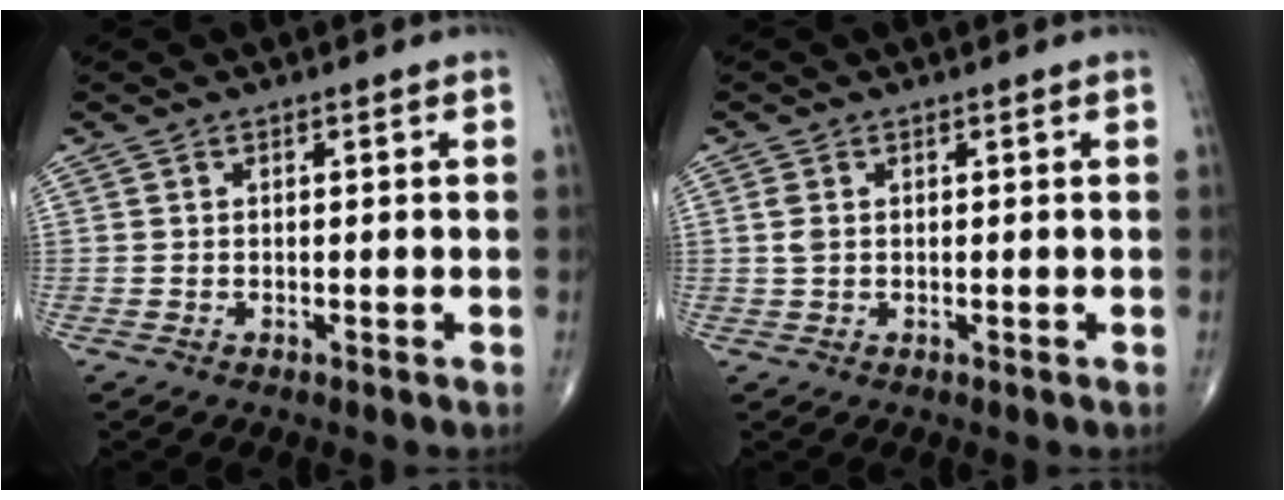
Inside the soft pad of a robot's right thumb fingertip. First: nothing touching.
{"total": 1.7, "force": [0.3, 1.0, 1.3], "torque": [-0.033, 0.002, 0.007]}